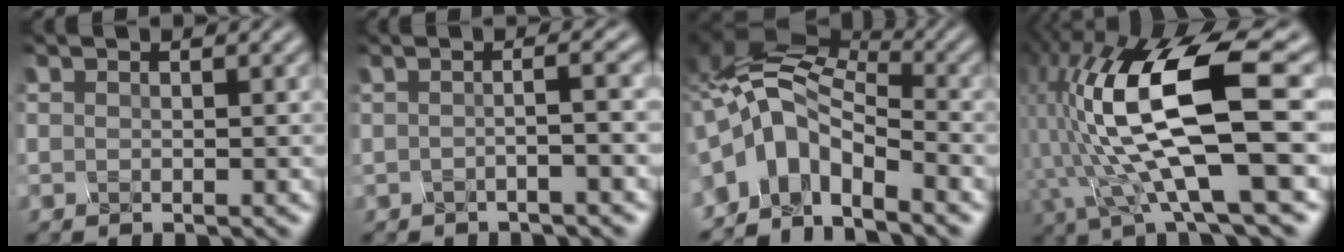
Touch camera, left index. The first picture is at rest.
{"total": 4.0, "force": [-0.1, 1.8, 3.6], "torque": [-0.020, 0.022, -0.040]}
{"total": 6.8, "force": [-3.7, 3.7, 4.4], "torque": [-0.062, 0.015, -0.091]}
{"total": 13.3, "force": [-0.6, 4.1, 12.6], "torque": [-0.251, 0.003, -0.016]}